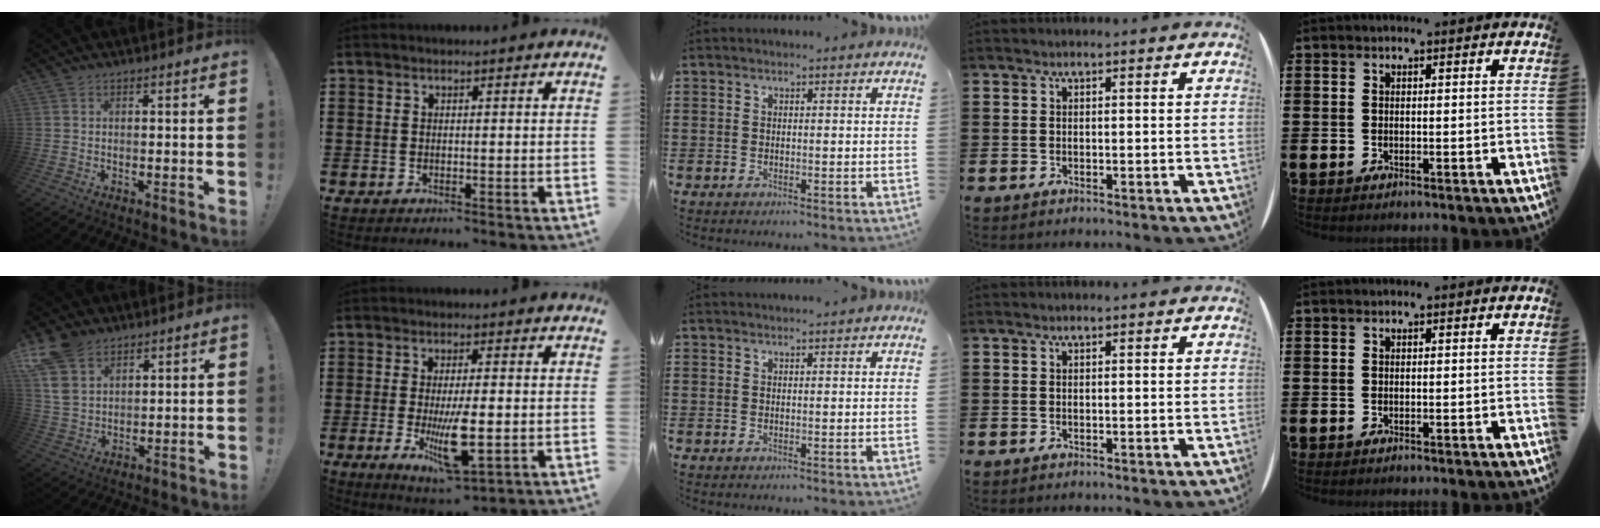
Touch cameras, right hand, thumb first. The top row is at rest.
{"thumb": {"total": 11.1, "force": [7.3, 6.7, 5.0], "torque": [-0.099, -0.034, 0.146]}, "index": {"total": 9.0, "force": [-2.0, 2.5, 8.5], "torque": [-0.171, -0.018, -0.033]}, "middle": {"total": 0.7, "force": [0.7, -0.1, 0.0], "torque": [-0.001, -0.003, 0.013]}}